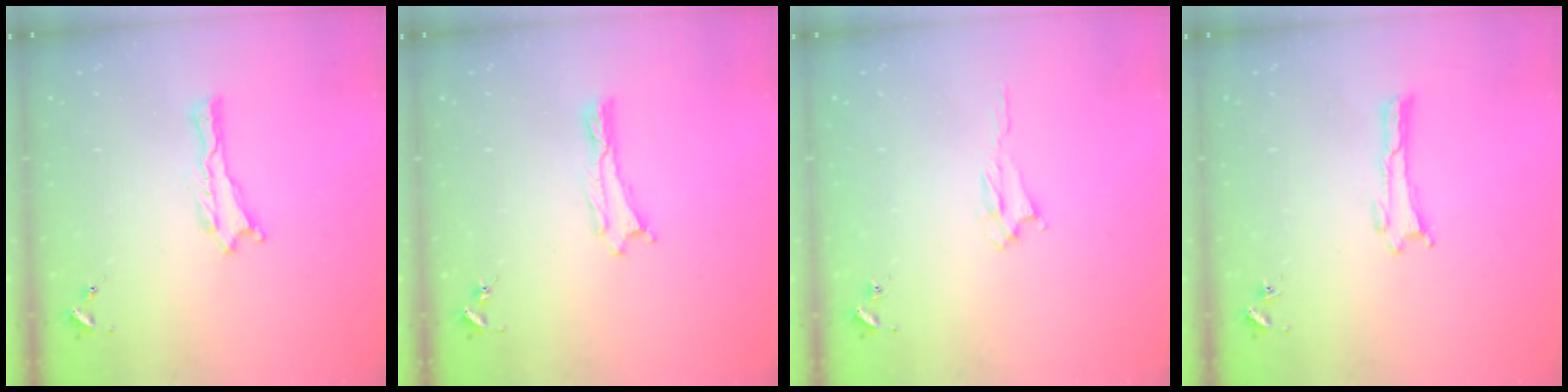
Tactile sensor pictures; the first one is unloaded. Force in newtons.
{"total": 0.0}
{"total": 2.1, "press": 2.0, "slide": 0.3}
{"total": 0.0}